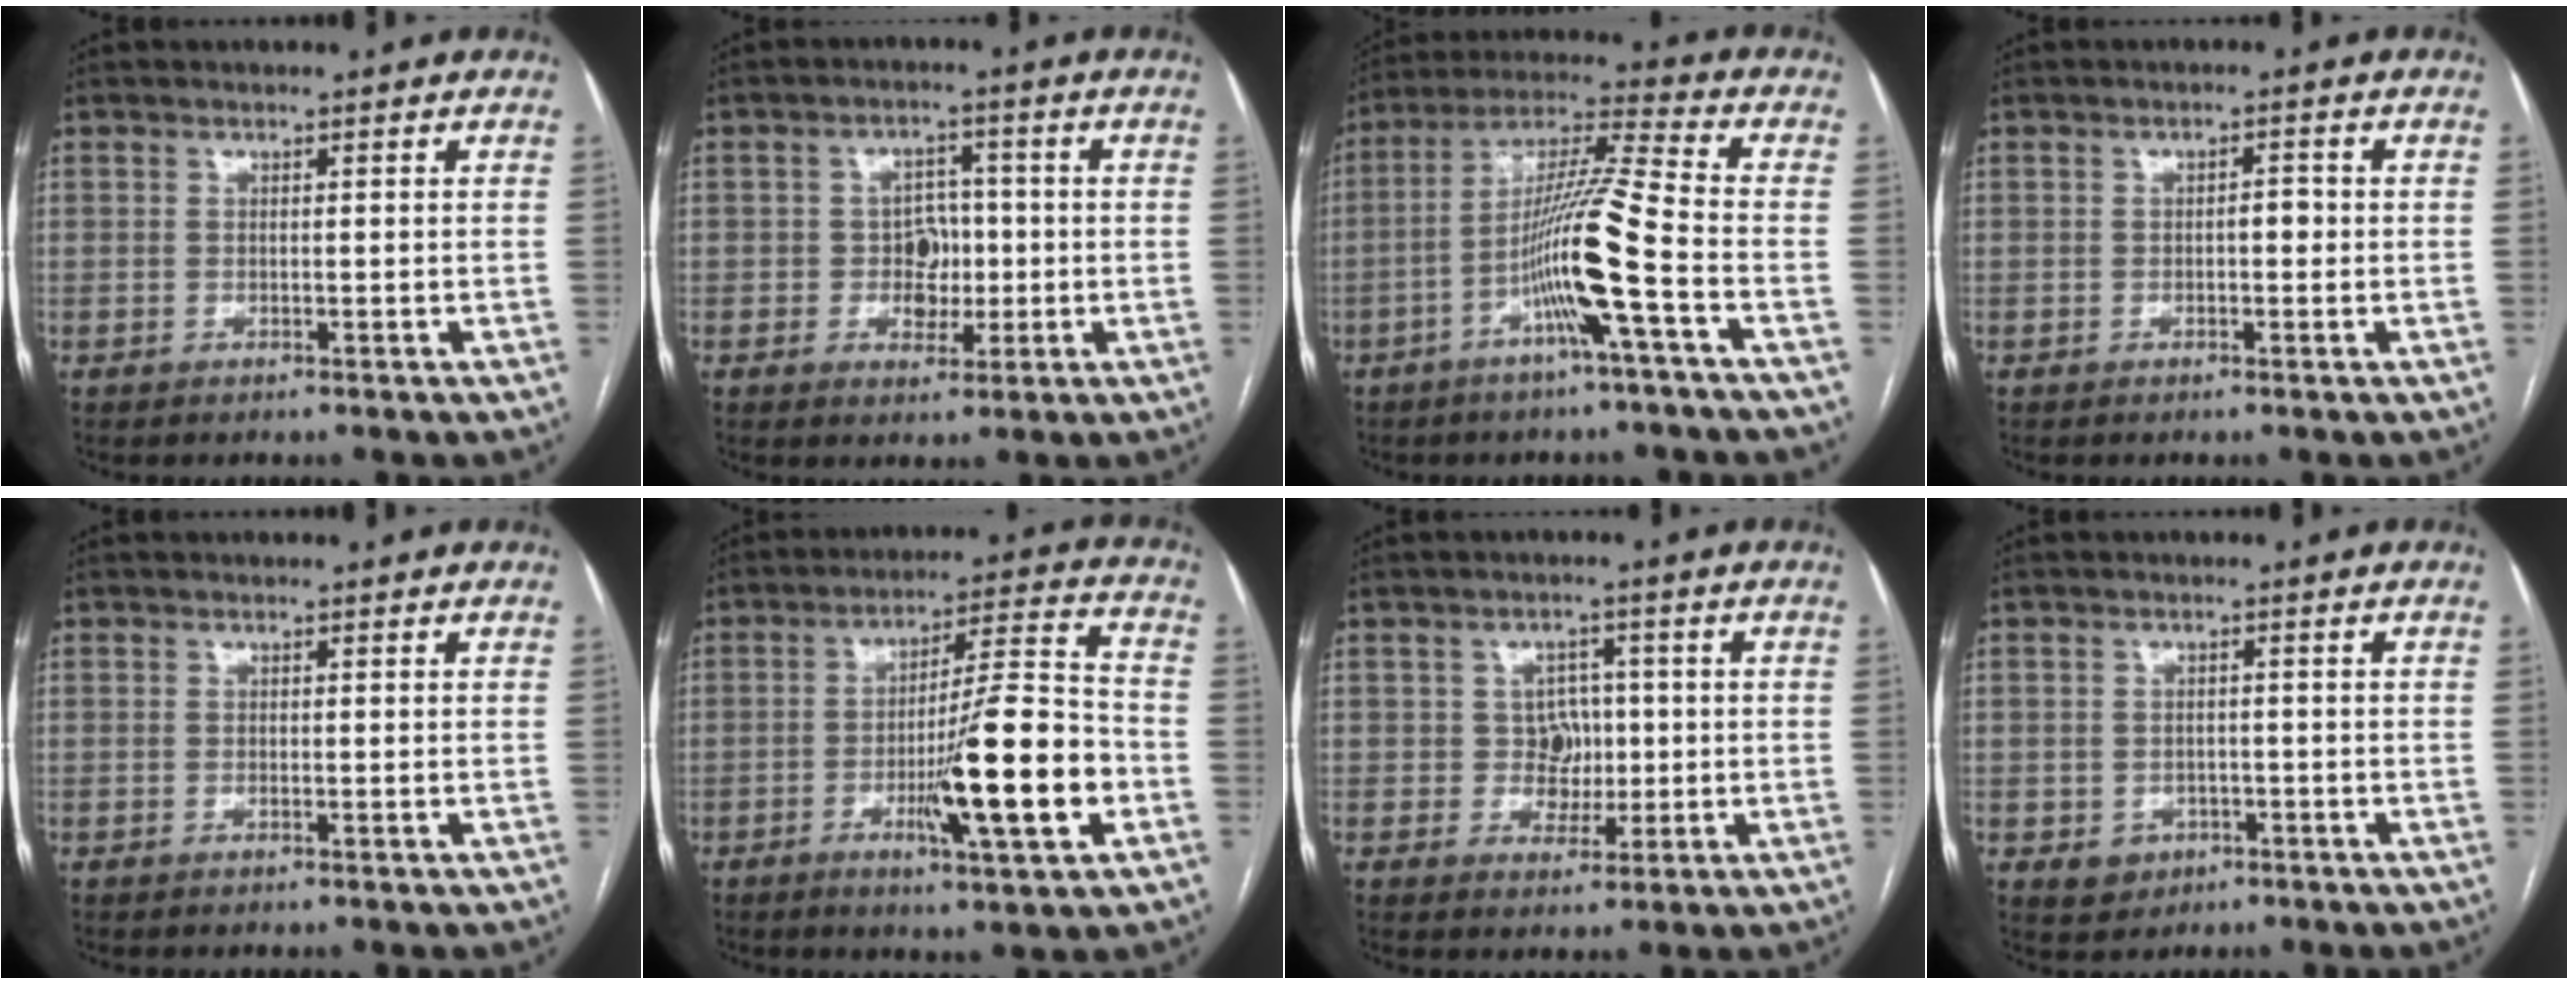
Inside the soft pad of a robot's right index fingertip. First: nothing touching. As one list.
[{"total": 4.9, "force": [-0.6, 3.8, 3.0], "torque": [-0.046, 0.012, -0.003]}, {"total": 12.5, "force": [-4.4, -1.2, 11.6], "torque": [-0.224, 0.008, -0.085]}, {"total": 1.8, "force": [-0.2, 0.8, 1.6], "torque": [-0.018, 0.005, -0.005]}, {"total": 0.0}, {"total": 15.6, "force": [-4.6, 0.9, 14.9], "torque": [-0.242, -0.004, -0.067]}, {"total": 4.1, "force": [0.0, 3.9, 1.4], "torque": [-0.012, 0.012, 0.007]}, {"total": 3.7, "force": [-1.3, 3.4, 0.9], "torque": [-0.004, 0.008, -0.011]}]